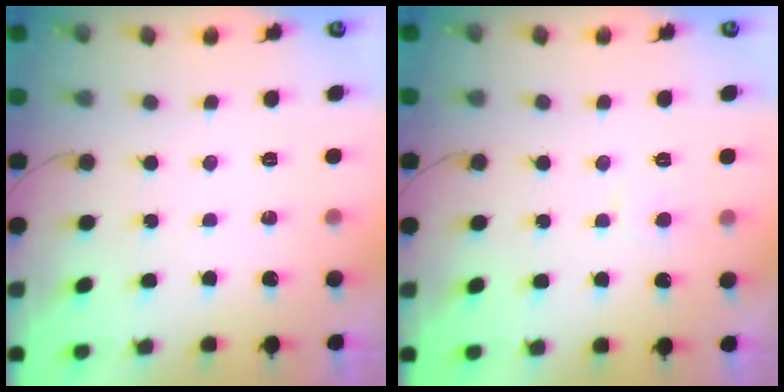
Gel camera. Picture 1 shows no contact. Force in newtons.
{"total": 2.8, "press": 2.8, "slide": 0.1}